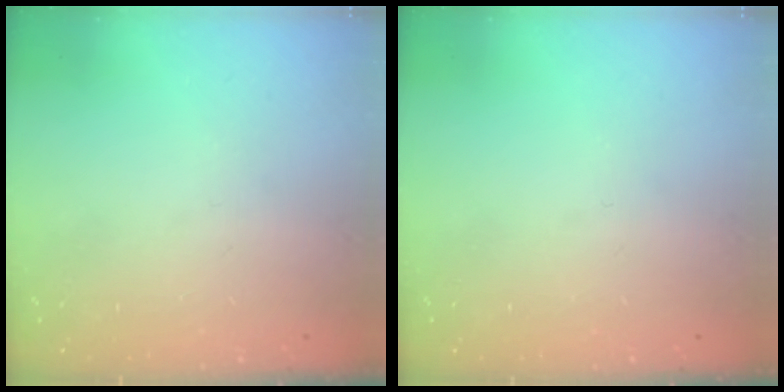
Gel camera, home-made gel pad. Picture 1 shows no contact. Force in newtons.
{"total": 0.0}